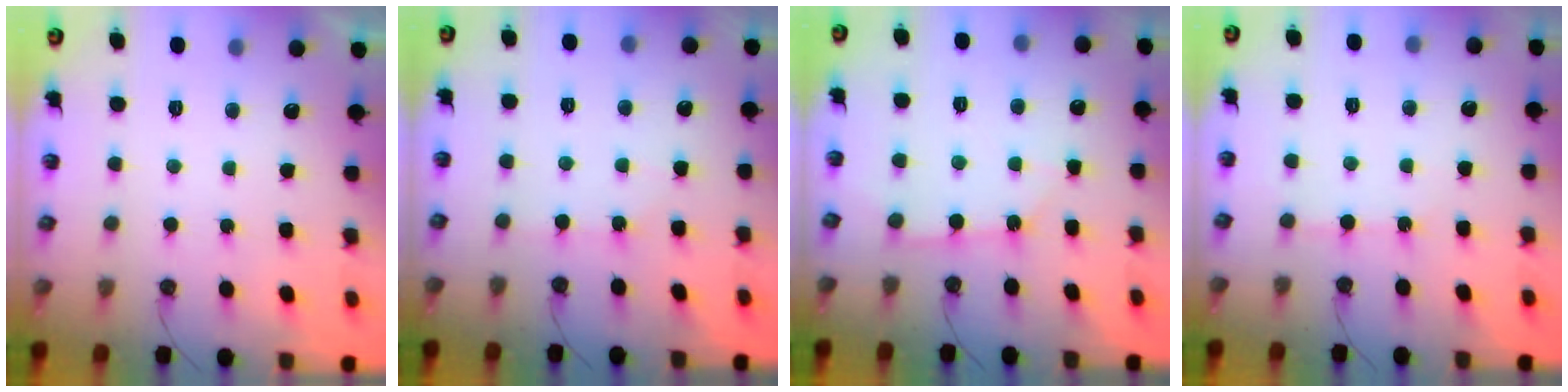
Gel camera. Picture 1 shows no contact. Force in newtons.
{"total": 2.8, "press": 2.8, "slide": 0.3}
{"total": 3.4, "press": 3.4, "slide": 0.3}
{"total": 5.4, "press": 5.4, "slide": 0.3}